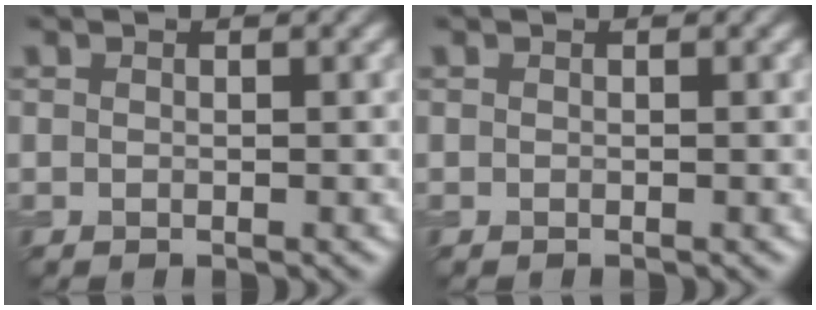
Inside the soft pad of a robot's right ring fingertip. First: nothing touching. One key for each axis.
{"total": 0.0}